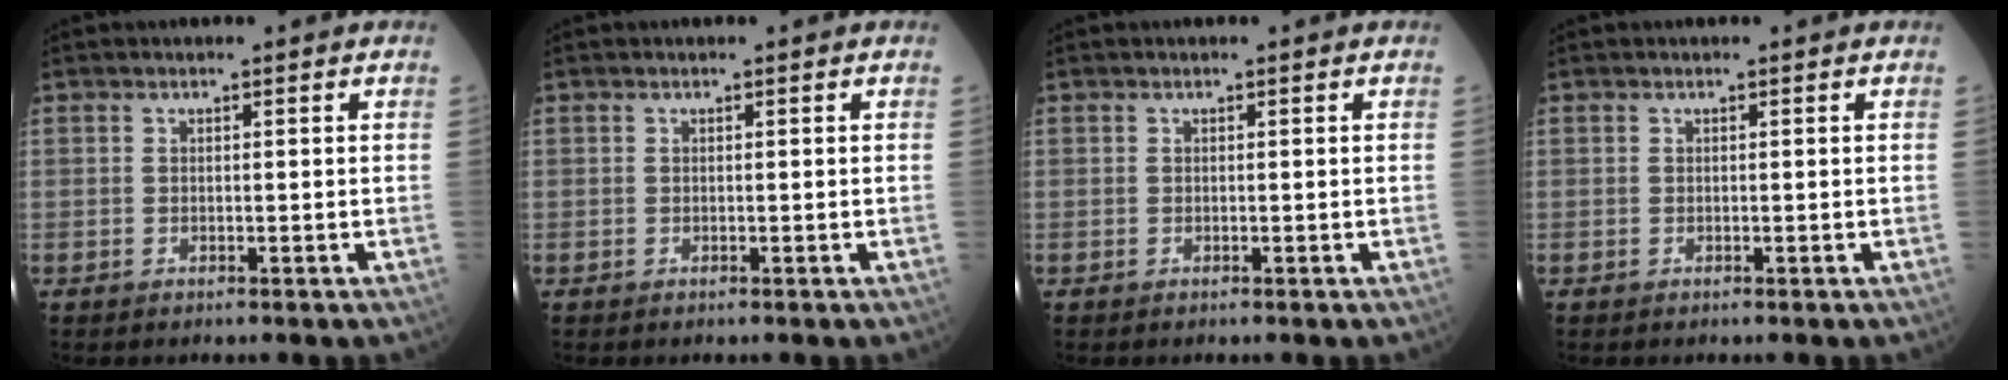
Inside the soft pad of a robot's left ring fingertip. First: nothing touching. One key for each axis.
{"total": 0.0}
{"total": 0.0}
{"total": 0.0}